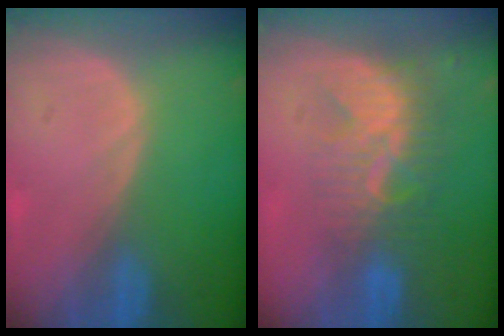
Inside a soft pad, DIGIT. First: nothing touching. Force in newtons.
{"total": 8.7, "press": 7.6, "slide": 4.3}